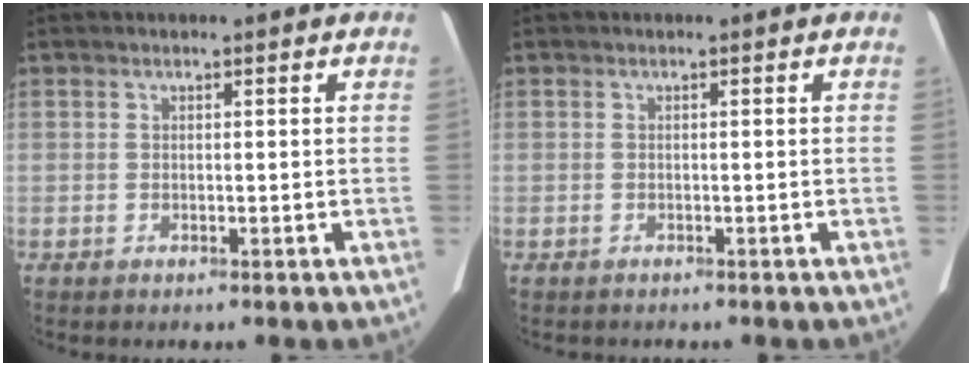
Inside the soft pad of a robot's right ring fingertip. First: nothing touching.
{"total": 0.7, "force": [-0.7, 0.3, 0.2], "torque": [-0.010, -0.001, -0.007]}